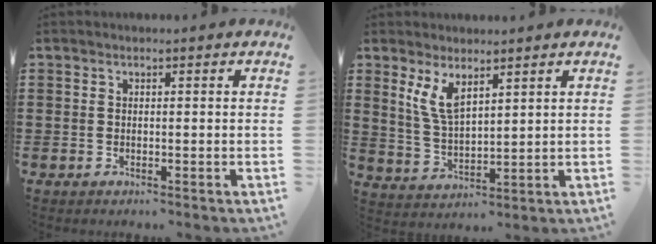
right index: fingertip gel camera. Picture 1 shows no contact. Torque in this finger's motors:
{"motor_torque": [1.03, 0.77, 0.22, 0.11]}